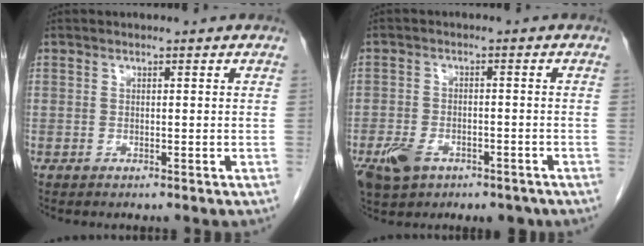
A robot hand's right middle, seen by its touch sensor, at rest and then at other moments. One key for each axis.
{"total": 8.3, "fx": -4.9, "fy": 5.1, "fz": 4.3, "tx": -0.086, "ty": 0.005, "tz": -0.075}